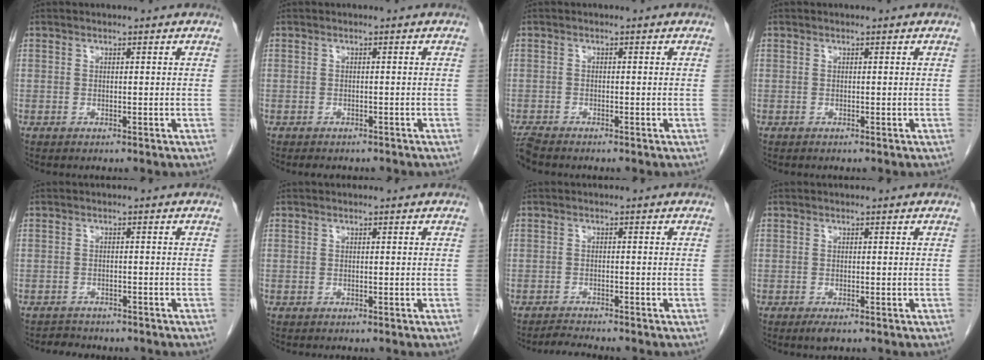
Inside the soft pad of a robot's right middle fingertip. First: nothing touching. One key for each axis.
{"total": 3.6, "fx": -3.1, "fy": 1.5, "fz": 1.2, "tx": -0.016, "ty": -0.005, "tz": -0.036}
{"total": 2.5, "fx": -2.4, "fy": 0.2, "fz": 0.7, "tx": -0.019, "ty": -0.012, "tz": -0.047}
{"total": 0.0}
{"total": 2.9, "fx": -2.6, "fy": 1.2, "fz": 0.1, "tx": -0.012, "ty": -0.002, "tz": -0.036}
{"total": 0.0}
{"total": 2.4, "fx": -2.3, "fy": -0.4, "fz": 0.4, "tx": -0.015, "ty": -0.015, "tz": -0.040}
{"total": 1.4, "fx": -0.9, "fy": 0.3, "fz": 1.1, "tx": -0.016, "ty": -0.003, "tz": -0.011}